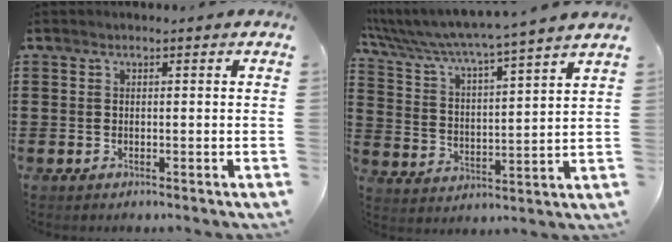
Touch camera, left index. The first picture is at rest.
{"total": 5.0, "force": [4.5, -1.2, 1.7], "torque": [-0.057, -0.043, 0.067]}